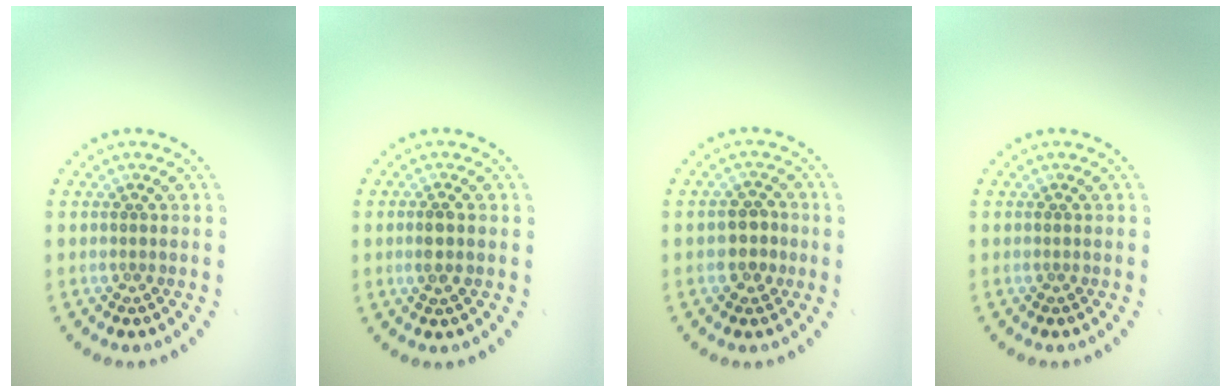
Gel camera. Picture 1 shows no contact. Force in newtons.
{"total": 1.6, "press": 1.5, "slide": 0.7}
{"total": 2.4, "press": 2.3, "slide": 0.6}
{"total": 0.0}